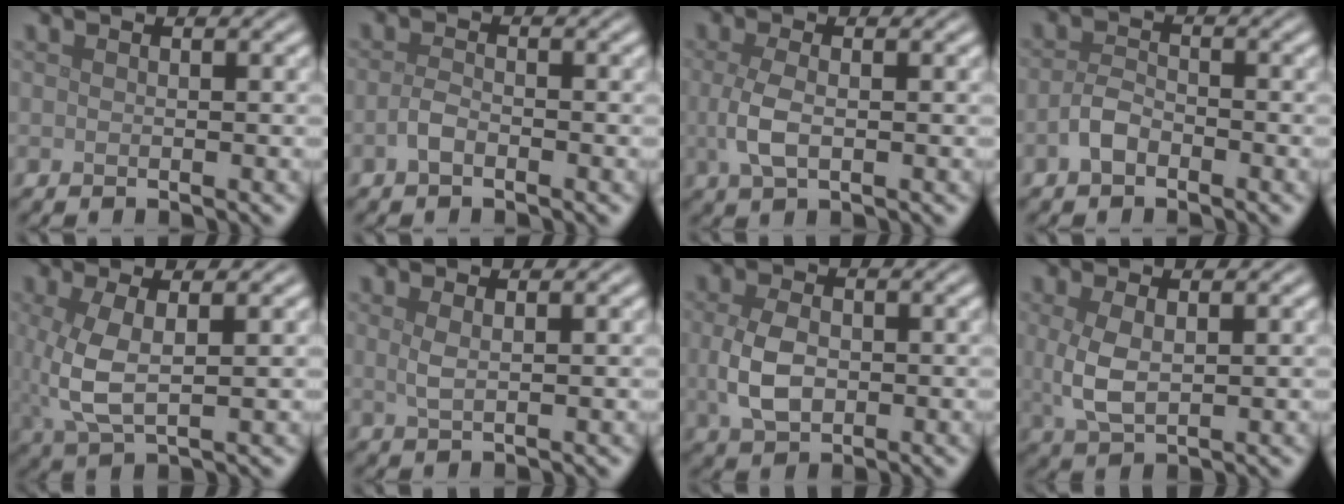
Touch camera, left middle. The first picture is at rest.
{"total": 1.5, "force": [-0.8, 0.7, 1.0], "torque": [-0.025, 0.002, -0.019]}
{"total": 2.9, "force": [-0.2, 1.3, 2.6], "torque": [-0.065, -0.004, -0.004]}
{"total": 2.1, "force": [-1.2, 1.1, 1.3], "torque": [-0.027, 0.006, -0.028]}
{"total": 4.4, "force": [0.4, 1.8, 4.1], "torque": [-0.107, -0.003, 0.009]}
{"total": 1.5, "force": [0.5, 0.5, 1.3], "torque": [-0.022, -0.001, 0.009]}
{"total": 4.0, "force": [-0.2, 2.7, 3.0], "torque": [-0.068, -0.003, -0.003]}
{"total": 3.4, "force": [0.4, 1.7, 2.9], "torque": [-0.071, -0.002, 0.012]}